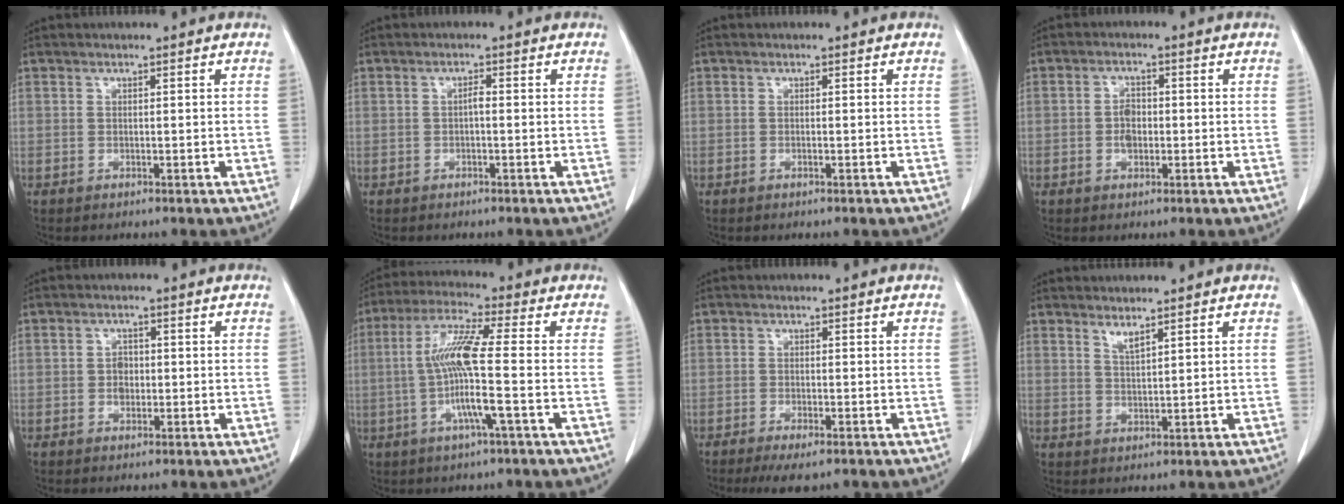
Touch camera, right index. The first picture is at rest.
{"total": 1.0, "force": [-0.2, 0.3, 1.0], "torque": [-0.018, 0.003, -0.004]}
{"total": 0.0}
{"total": 2.9, "force": [-0.4, 1.9, 2.2], "torque": [-0.040, 0.003, -0.008]}
{"total": 2.1, "force": [-0.3, 1.6, 1.3], "torque": [-0.019, 0.004, -0.004]}
{"total": 10.4, "force": [-1.5, -0.5, 10.2], "torque": [-0.205, -0.002, -0.037]}
{"total": 4.9, "force": [-3.7, 1.1, 3.0], "torque": [-0.046, -0.009, -0.054]}
{"total": 1.8, "force": [1.5, 0.0, 1.0], "torque": [-0.022, -0.009, 0.033]}